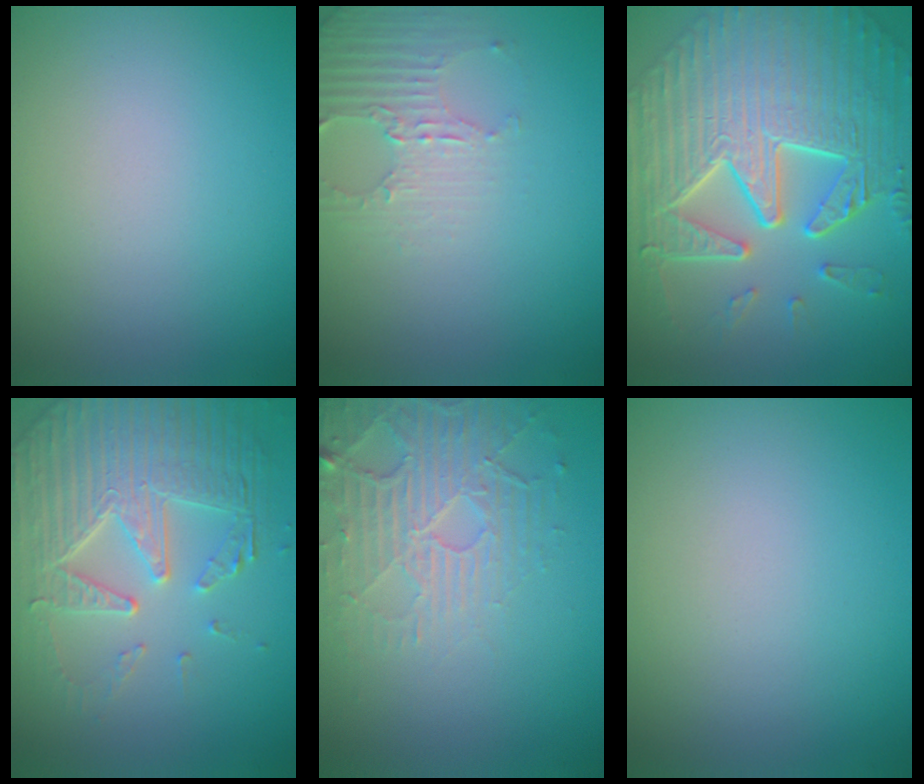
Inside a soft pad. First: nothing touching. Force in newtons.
{"total": 3.0, "press": 2.9, "slide": 0.7}
{"total": 10.8, "press": 7.4, "slide": 7.9}
{"total": 7.4, "press": 5.4, "slide": 5.0}
{"total": 5.2, "press": 3.3, "slide": 4.1}
{"total": 0.0}